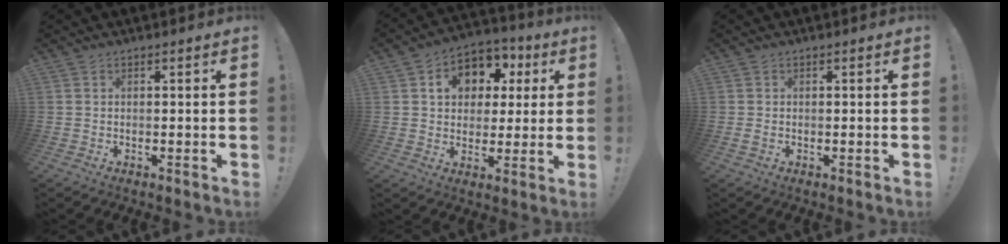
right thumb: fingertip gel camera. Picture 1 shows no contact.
{"total": 11.3, "force": [3.6, 9.3, 5.3], "torque": [-0.075, -0.012, 0.071]}
{"total": 0.9, "force": [0.0, 0.6, 0.6], "torque": [-0.005, -0.001, -0.001]}